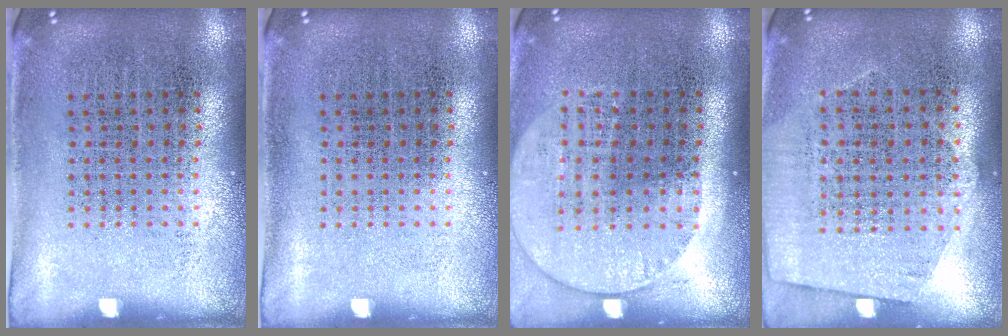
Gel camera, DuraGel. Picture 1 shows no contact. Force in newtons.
{"total": 0.0}
{"total": 1.5, "press": 1.3, "slide": 0.7}
{"total": 1.2, "press": 1.0, "slide": 0.7}